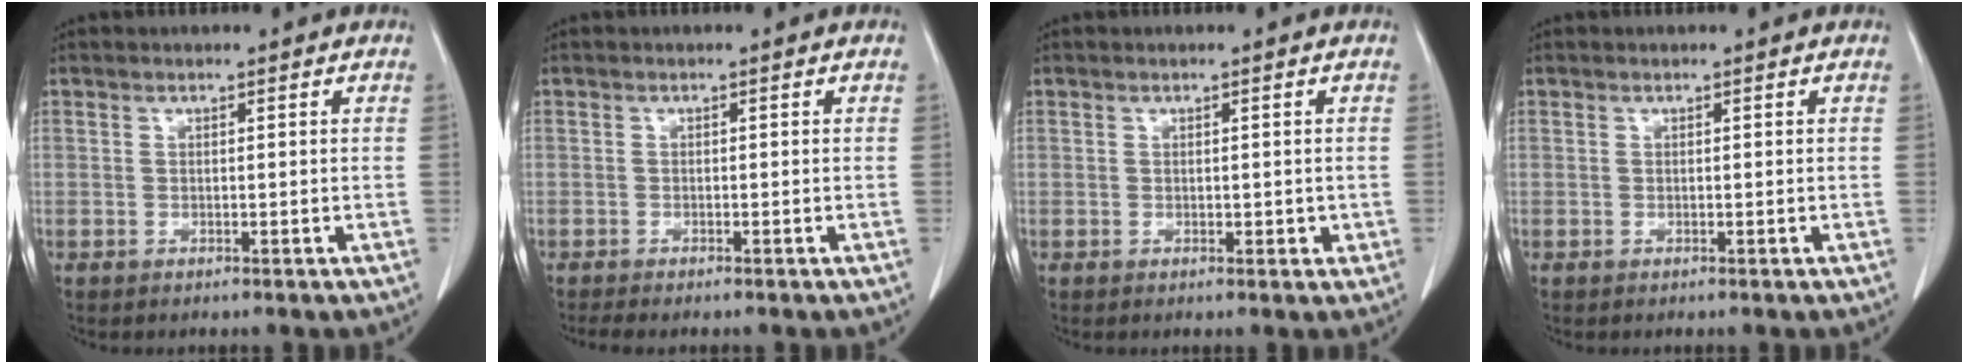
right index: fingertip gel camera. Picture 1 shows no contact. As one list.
[{"total": 2.4, "force": [-2.1, 0.1, 1.3], "torque": [-0.020, -0.006, -0.031]}, {"total": 1.4, "force": [-0.1, 1.0, 1.0], "torque": [-0.009, 0.001, 0.001]}, {"total": 0.0}]